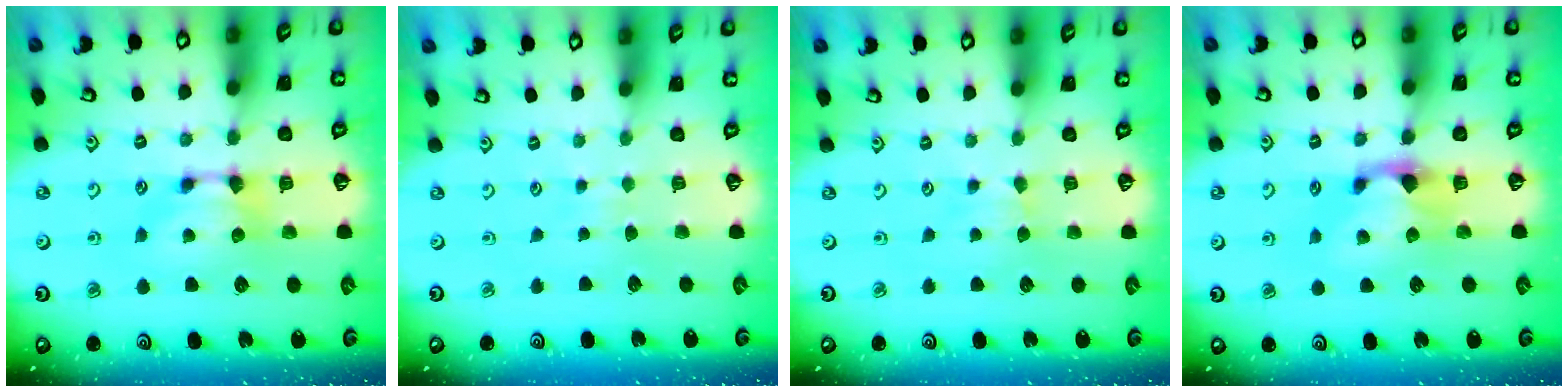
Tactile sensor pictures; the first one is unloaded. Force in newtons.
{"total": 4.1, "press": 4.1, "slide": 0.3}
{"total": 1.6, "press": 1.5, "slide": 0.5}
{"total": 1.3, "press": 0.6, "slide": 1.2}